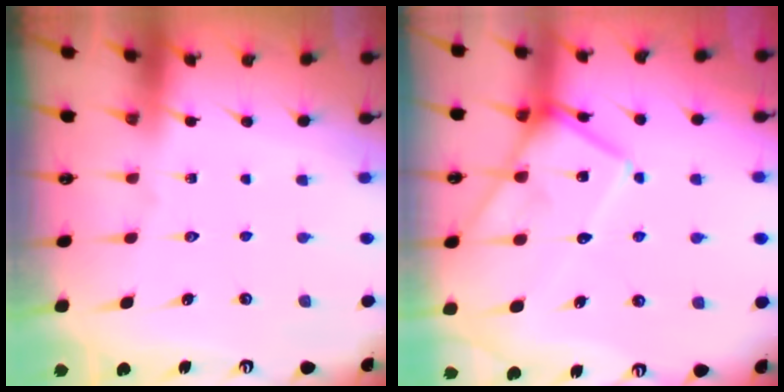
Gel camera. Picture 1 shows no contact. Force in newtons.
{"total": 15.2, "press": 15.1, "slide": 1.5}